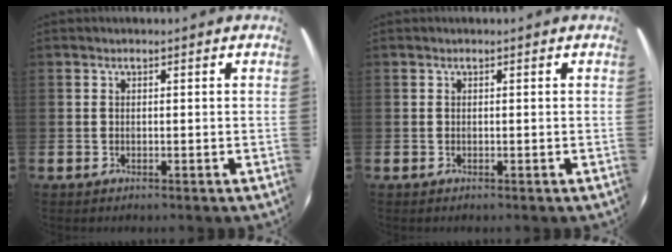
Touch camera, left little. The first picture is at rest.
{"total": 0.0}